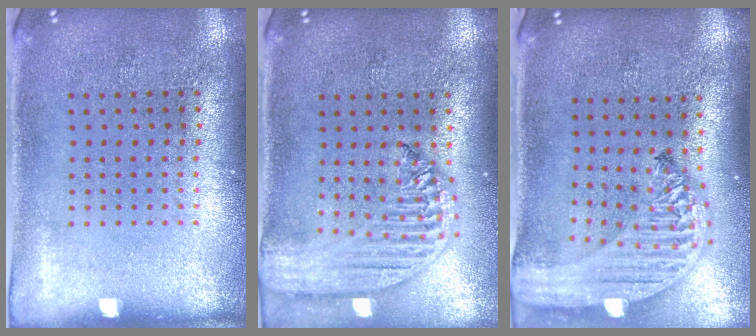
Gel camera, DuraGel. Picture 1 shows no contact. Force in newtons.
{"total": 2.6, "press": 2.2, "slide": 1.4}
{"total": 2.8, "press": 2.3, "slide": 1.6}